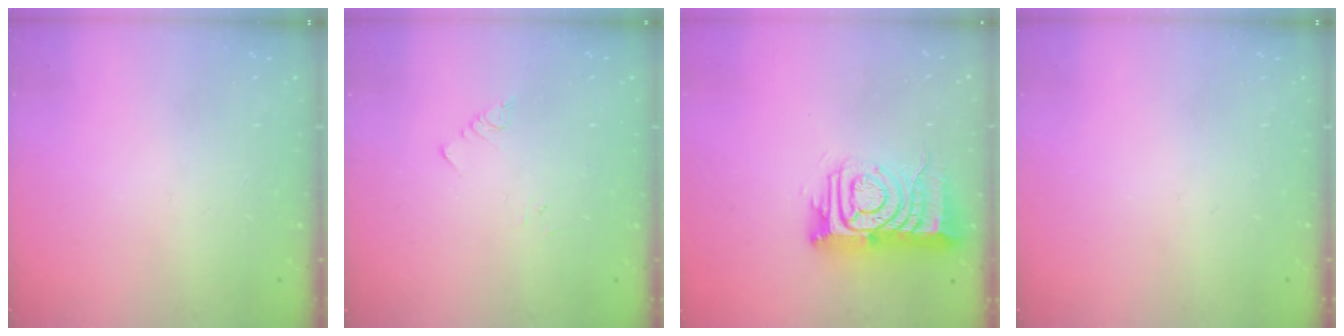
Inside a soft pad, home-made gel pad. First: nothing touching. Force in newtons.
{"total": 1.5, "press": 1.4, "slide": 0.1}
{"total": 12.4, "press": 12.3, "slide": 1.3}
{"total": 0.0}